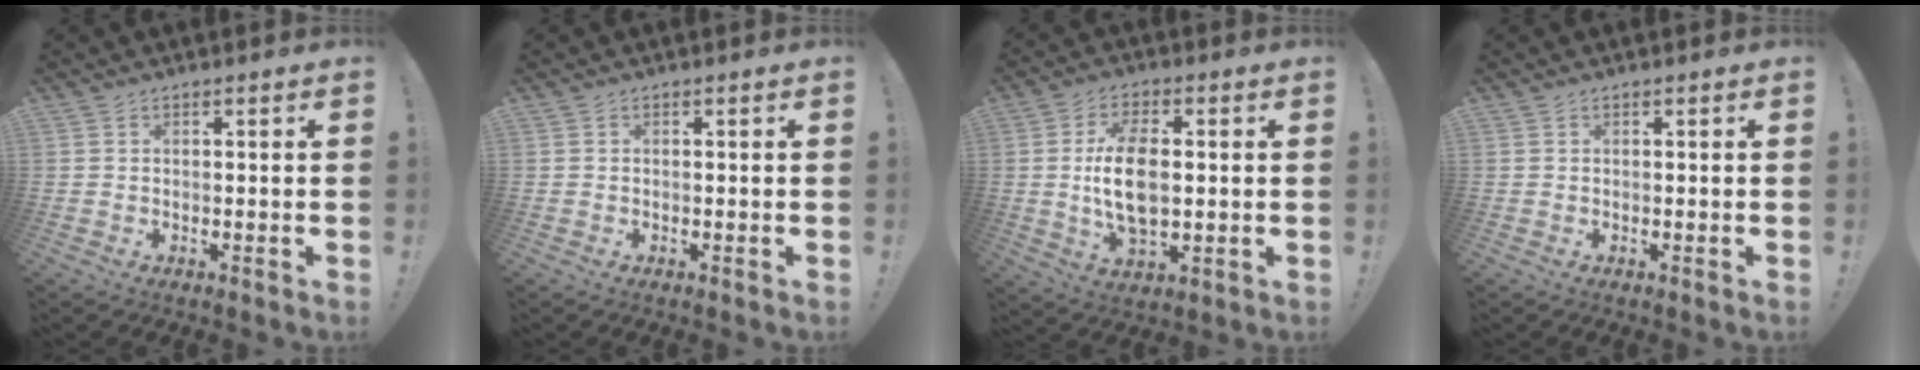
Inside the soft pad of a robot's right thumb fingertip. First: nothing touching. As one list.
[{"total": 0.0}, {"total": 12.6, "force": [0.4, 6.9, 10.5], "torque": [-0.200, -0.008, 0.003]}, {"total": 0.0}]